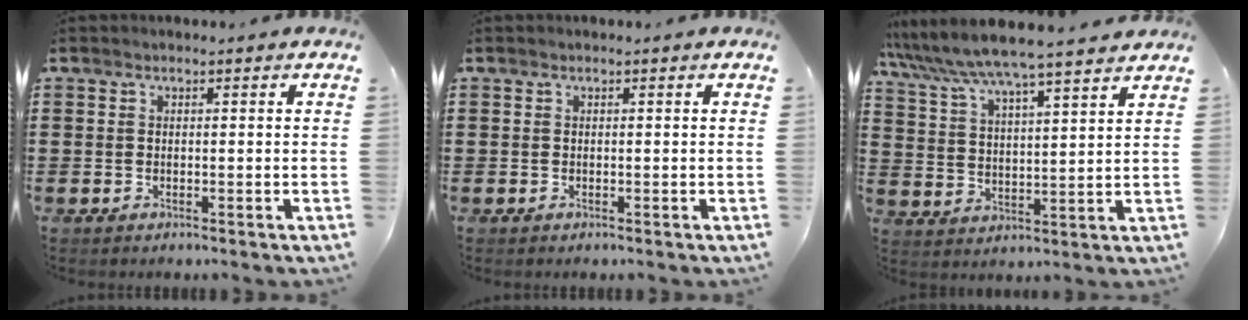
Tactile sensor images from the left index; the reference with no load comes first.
{"total": 0.0}
{"total": 6.1, "force": [5.6, -0.3, 2.2], "torque": [-0.068, -0.034, 0.093]}